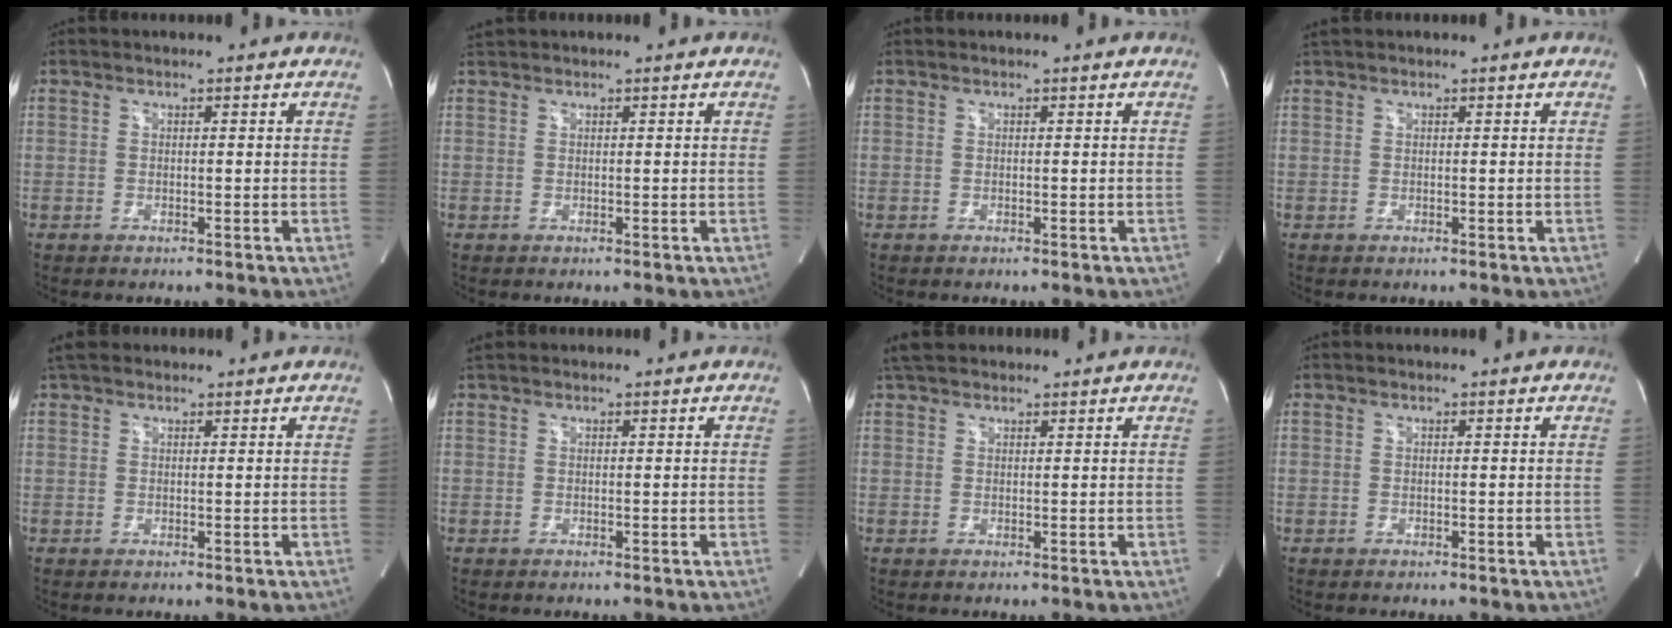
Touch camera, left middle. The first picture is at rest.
{"total": 1.1, "force": [1.1, -0.2, 0.2], "torque": [-0.012, 0.018, 0.029]}
{"total": 0.0}
{"total": 1.3, "force": [1.2, -0.1, 0.5], "torque": [-0.016, 0.025, 0.028]}
{"total": 3.1, "force": [2.6, 1.4, 0.9], "torque": [-0.019, 0.027, 0.043]}
{"total": 0.8, "force": [0.8, 0.3, 0.1], "torque": [-0.013, 0.018, 0.018]}
{"total": 4.2, "force": [3.6, 1.5, 1.4], "torque": [-0.026, 0.029, 0.064]}
{"total": 0.0}